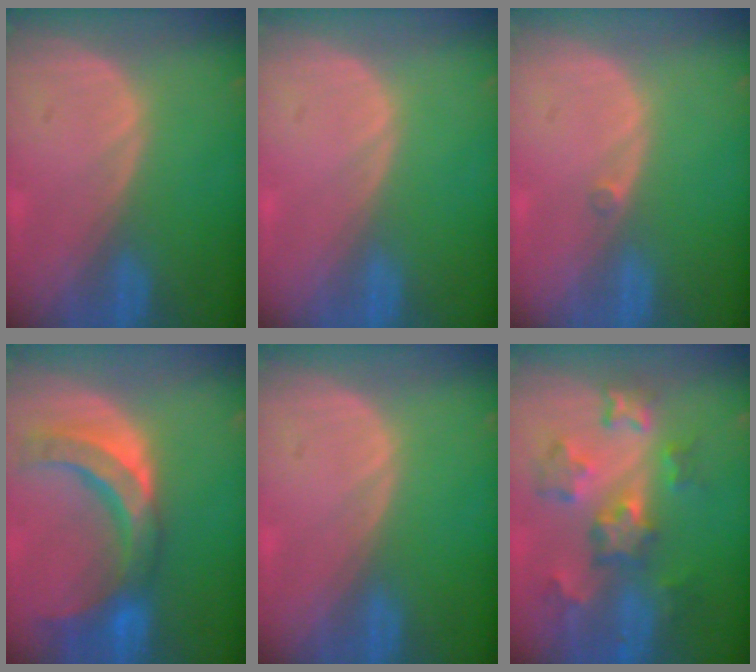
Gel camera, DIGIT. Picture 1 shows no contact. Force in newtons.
{"total": 0.0}
{"total": 0.7, "press": 0.6, "slide": 0.3}
{"total": 10.6, "press": 9.3, "slide": 5.1}
{"total": 0.0}
{"total": 8.8, "press": 7.9, "slide": 4.0}